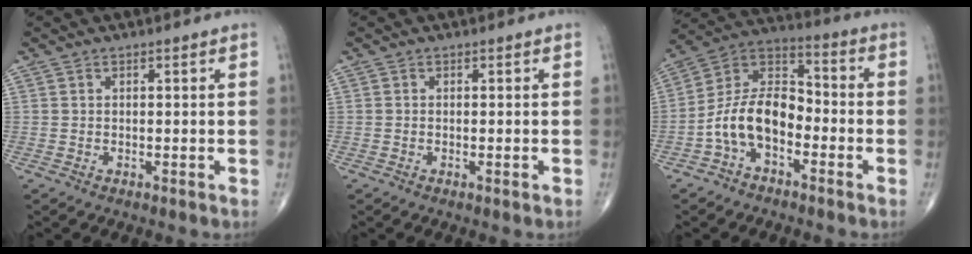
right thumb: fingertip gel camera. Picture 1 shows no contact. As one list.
[{"total": 0.8, "force": [-0.3, 0.0, 0.7], "torque": [-0.014, -0.001, -0.004]}, {"total": 12.2, "force": [-4.3, 7.3, 8.8], "torque": [-0.149, 0.059, -0.093]}]